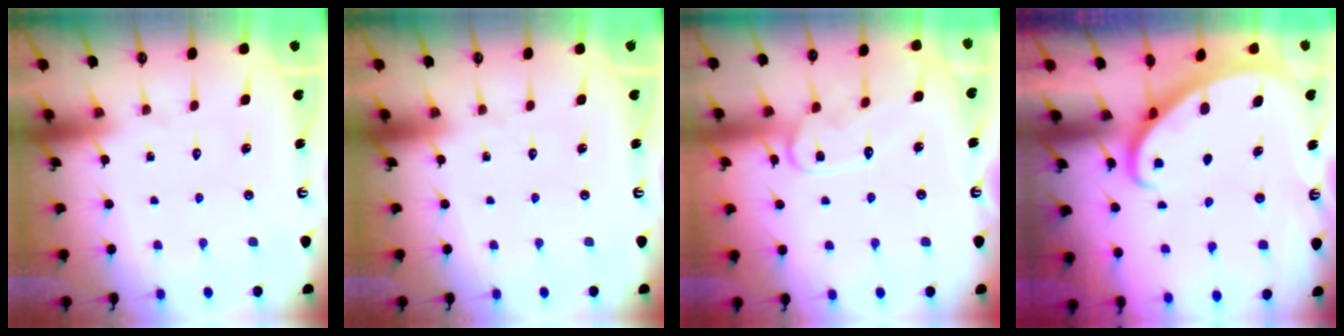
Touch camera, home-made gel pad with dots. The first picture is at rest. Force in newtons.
{"total": 0.0}
{"total": 11.5, "press": 11.4, "slide": 0.9}
{"total": 2.3, "press": 2.3, "slide": 0.3}